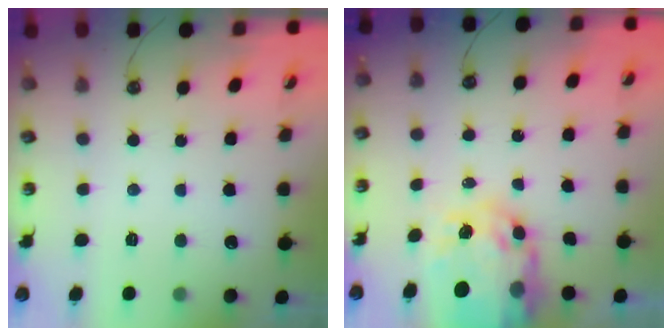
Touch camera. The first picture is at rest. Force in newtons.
{"total": 12.5, "press": 12.4, "slide": 0.9}